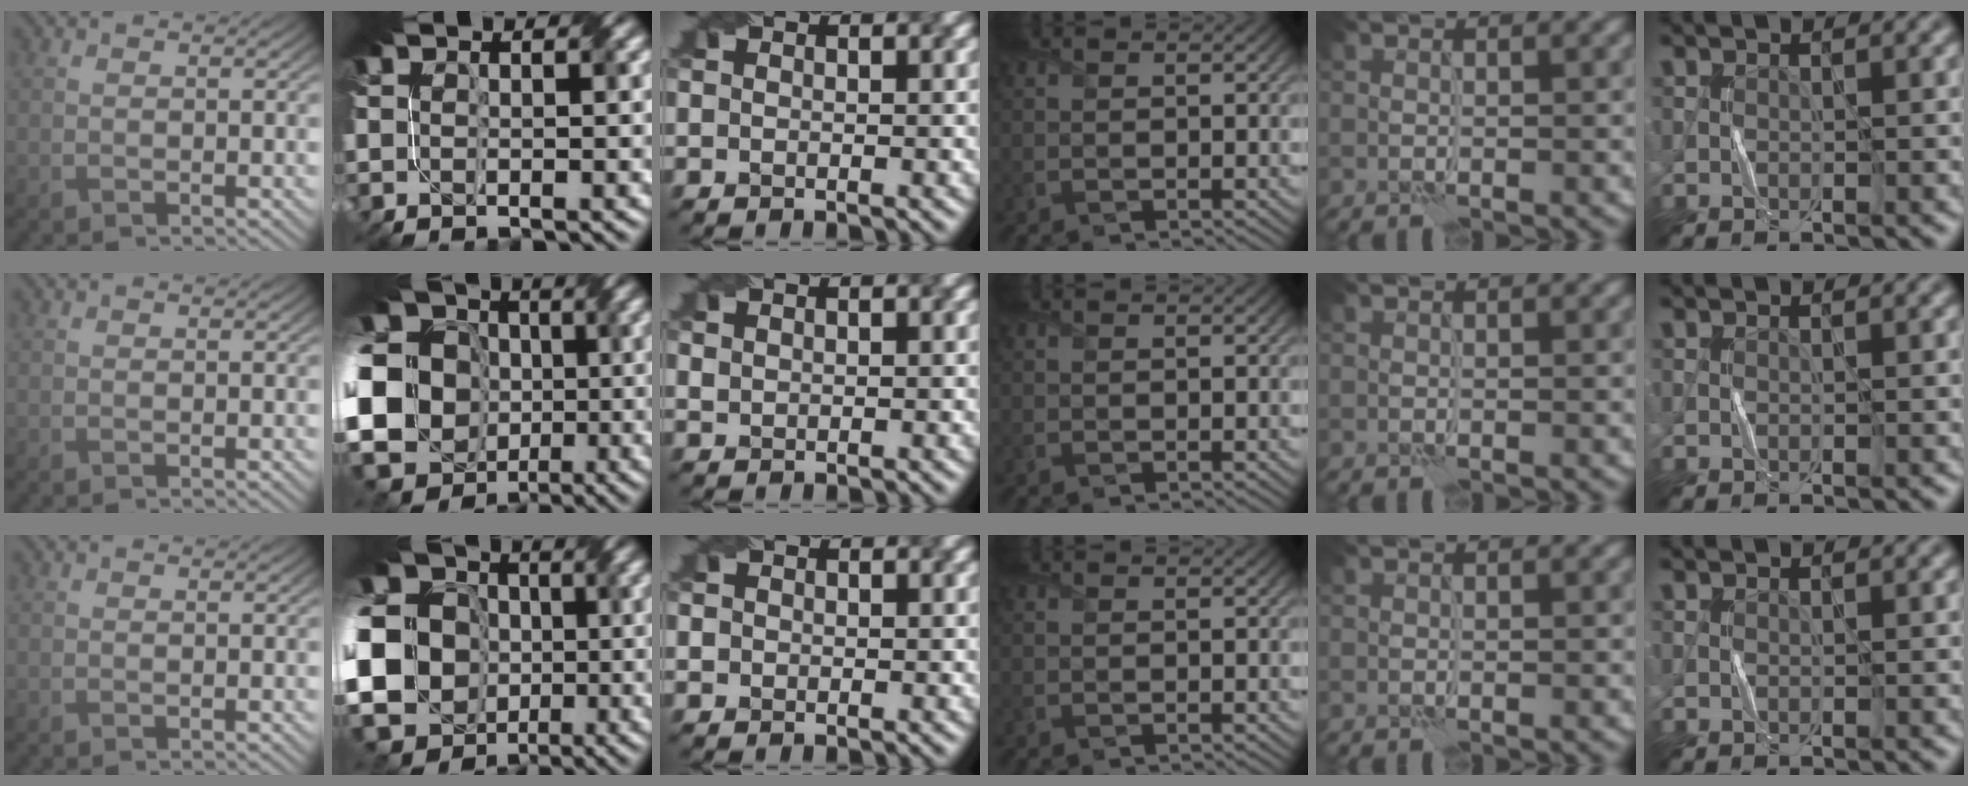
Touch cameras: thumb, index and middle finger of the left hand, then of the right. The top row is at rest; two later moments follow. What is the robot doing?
{"motion": "fold", "object": "paper"}